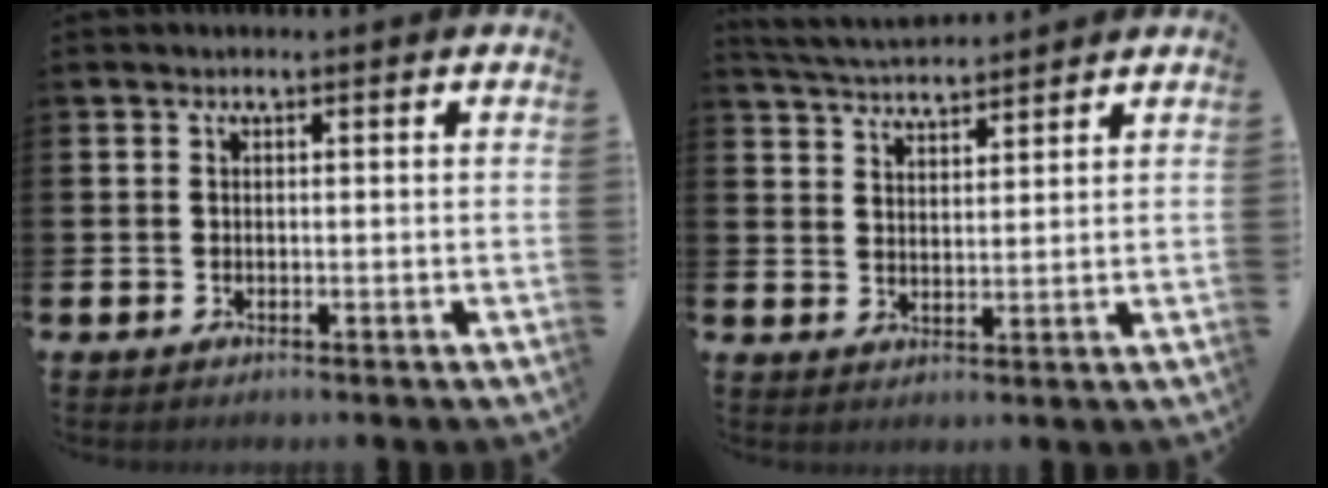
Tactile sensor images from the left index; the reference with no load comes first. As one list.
[{"total": 4.2, "force": [4.2, 0.4, 0.2], "torque": [-0.024, -0.021, 0.076]}]